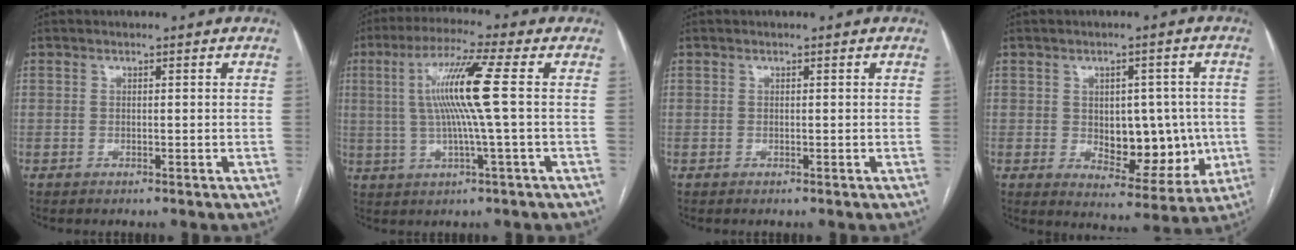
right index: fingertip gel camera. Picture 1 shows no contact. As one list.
[{"total": 10.6, "force": [1.2, -1.2, 10.5], "torque": [-0.201, 0.008, 0.022]}, {"total": 0.0}, {"total": 10.9, "force": [-0.7, 6.2, 8.9], "torque": [-0.103, 0.007, 0.008]}]